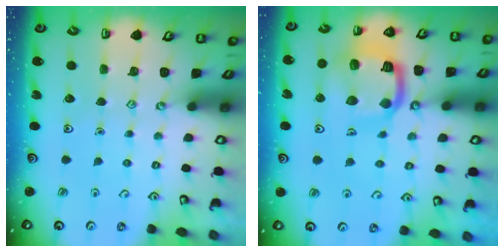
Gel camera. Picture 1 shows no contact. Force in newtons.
{"total": 15.5, "press": 15.4, "slide": 1.6}